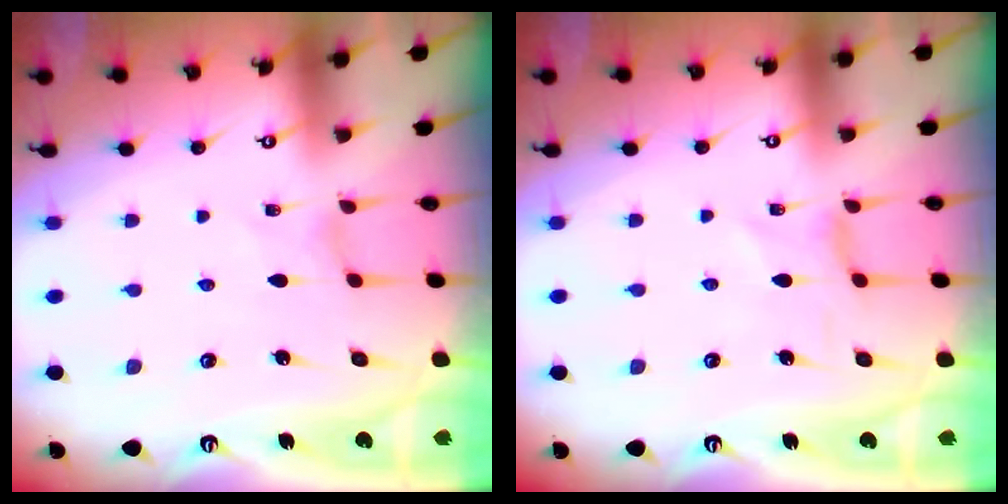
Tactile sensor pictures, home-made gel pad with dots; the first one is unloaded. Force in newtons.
{"total": 0.0}